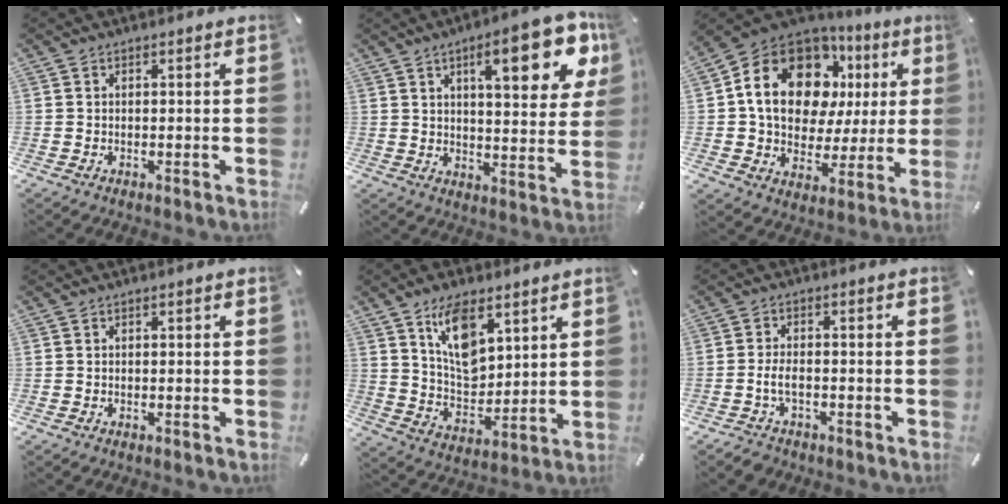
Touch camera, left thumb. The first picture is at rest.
{"total": 17.1, "force": [8.2, 5.9, 13.7], "torque": [-0.183, -0.032, 0.122]}
{"total": 20.1, "force": [6.3, 14.3, 12.6], "torque": [-0.217, -0.020, 0.109]}
{"total": 0.0}
{"total": 12.2, "force": [6.9, 7.0, 7.3], "torque": [-0.130, -0.020, 0.128]}
{"total": 3.9, "force": [-1.5, 2.2, 2.9], "torque": [-0.056, 0.010, -0.029]}